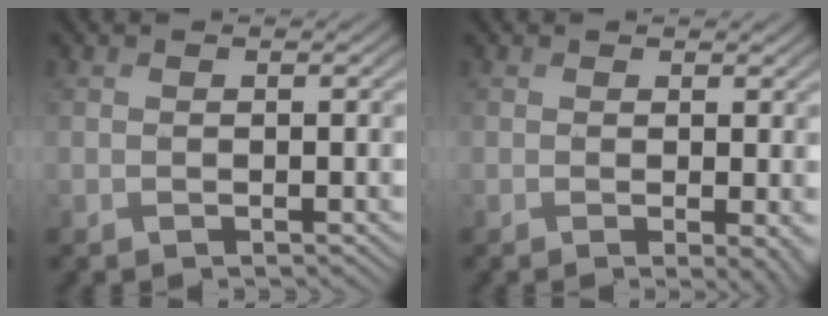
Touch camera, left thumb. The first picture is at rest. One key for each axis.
{"total": 2.3, "fx": -0.3, "fy": 0.4, "fz": 2.2, "tx": -0.035, "ty": -0.007, "tz": -0.007}